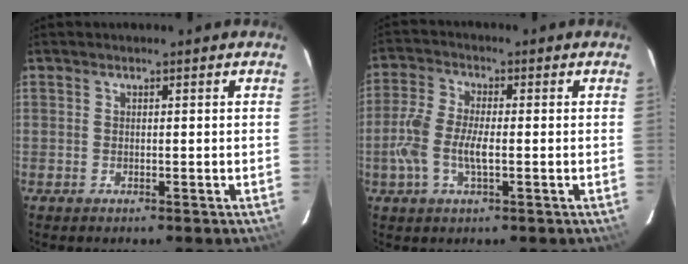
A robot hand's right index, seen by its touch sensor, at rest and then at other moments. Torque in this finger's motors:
{"motor_torque": [0.91, -0.02, 0.42, 0.14]}